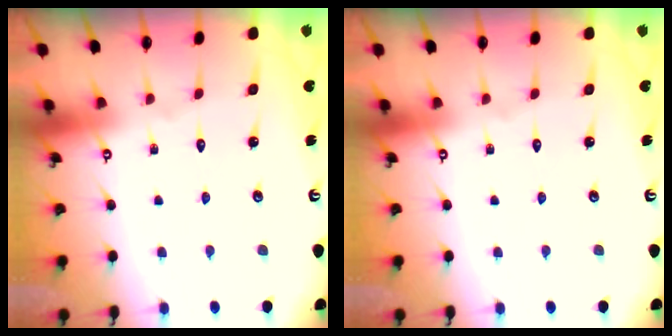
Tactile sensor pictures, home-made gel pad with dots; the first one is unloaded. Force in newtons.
{"total": 0.0}